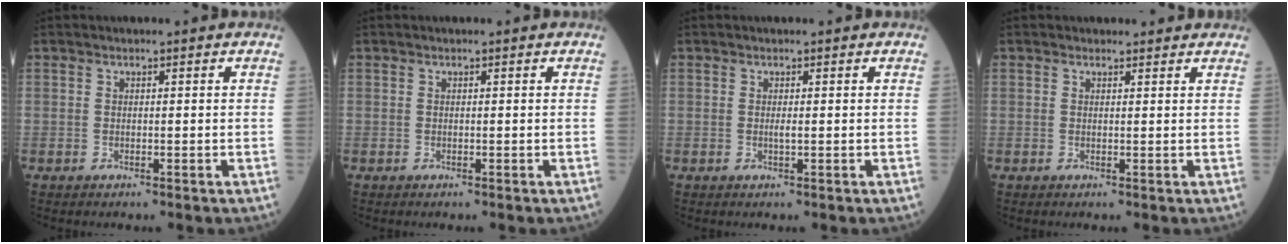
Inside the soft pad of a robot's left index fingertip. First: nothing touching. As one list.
[{"total": 0.0}, {"total": 0.6, "force": [-0.3, -0.1, 0.5], "torque": [-0.015, -0.006, -0.005]}, {"total": 1.7, "force": [1.6, 0.6, 0.0], "torque": [-0.005, 0.001, 0.013]}]